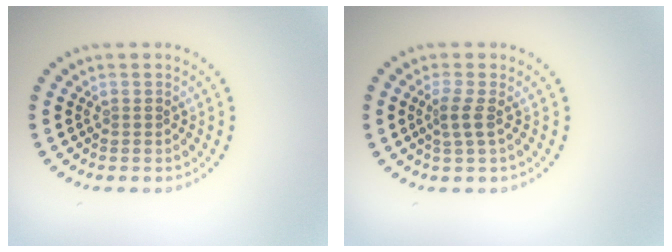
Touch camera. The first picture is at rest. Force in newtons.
{"total": 1.6, "press": 1.3, "slide": 1.0}